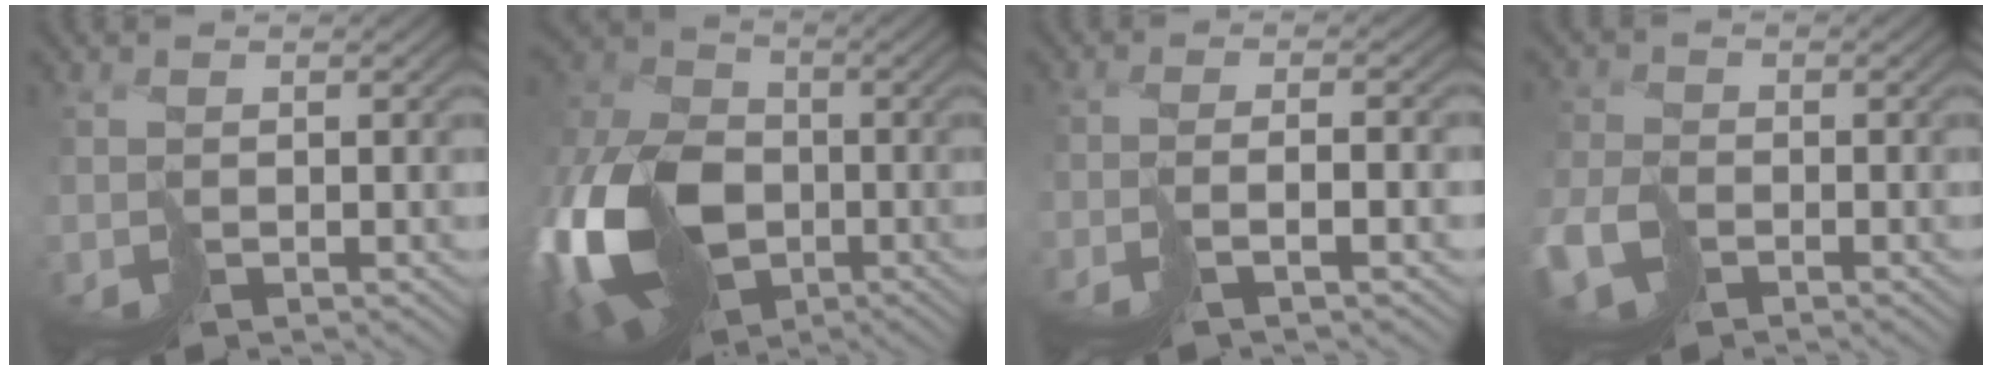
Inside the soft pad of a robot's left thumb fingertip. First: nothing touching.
{"total": 18.3, "force": [-5.7, 12.5, 12.1], "torque": [-0.297, -0.028, -0.092]}
{"total": 2.4, "force": [-1.4, -0.7, 1.9], "torque": [-0.016, 0.009, -0.031]}
{"total": 5.9, "force": [-3.5, 3.4, 3.3], "torque": [-0.088, -0.014, -0.071]}